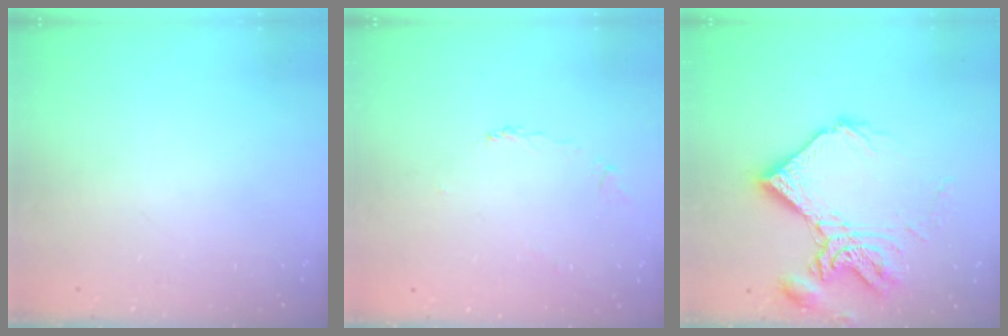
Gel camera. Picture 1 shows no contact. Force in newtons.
{"total": 2.3, "press": 2.3, "slide": 0.3}
{"total": 18.6, "press": 18.5, "slide": 1.9}